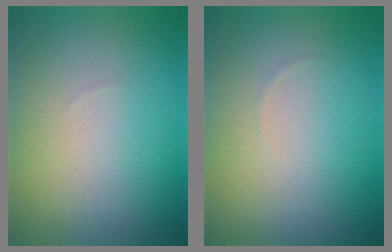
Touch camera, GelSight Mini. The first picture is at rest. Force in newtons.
{"total": 0.0}